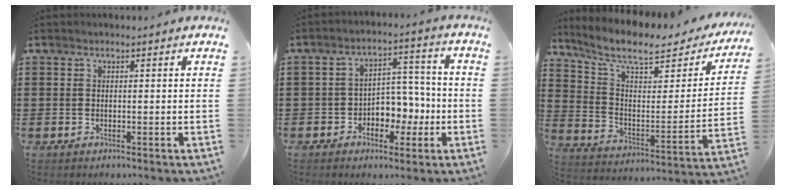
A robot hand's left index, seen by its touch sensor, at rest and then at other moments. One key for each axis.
{"total": 5.5, "fx": -1.9, "fy": 4.3, "fz": 2.9, "tx": -0.053, "ty": 0.008, "tz": -0.038}
{"total": 8.7, "fx": 6.8, "fy": 2.2, "fz": 5.0, "tx": -0.120, "ty": -0.040, "tz": 0.112}